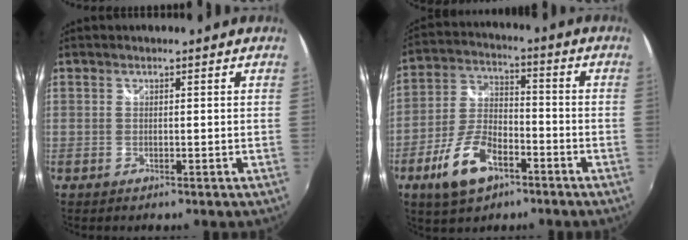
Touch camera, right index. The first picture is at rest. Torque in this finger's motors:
{"motor_torque": [0.75, -0.71, 0.55, 0.09]}